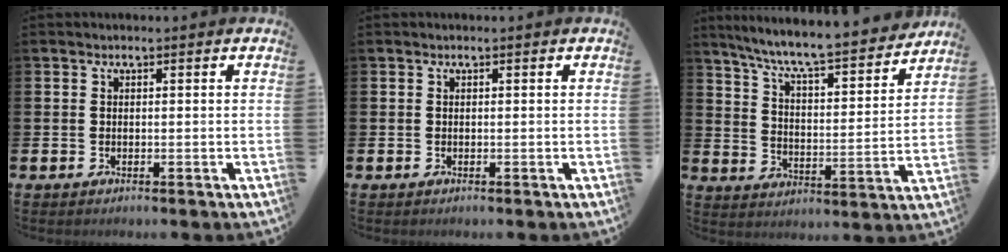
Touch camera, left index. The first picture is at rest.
{"total": 0.0}
{"total": 8.1, "force": [7.5, 0.3, 3.0], "torque": [-0.090, -0.061, 0.124]}